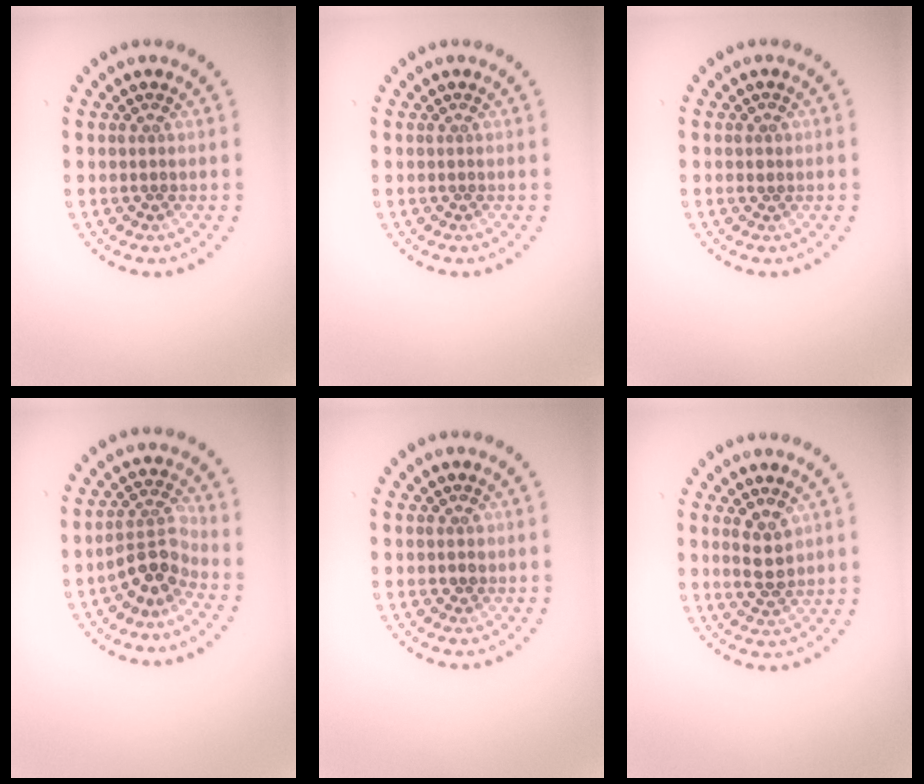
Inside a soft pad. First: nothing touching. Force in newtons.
{"total": 0.0}
{"total": 0.5, "press": 0.3, "slide": 0.4}
{"total": 3.2, "press": 2.7, "slide": 1.7}
{"total": 0.6, "press": 0.5, "slide": 0.2}
{"total": 2.8, "press": 2.7, "slide": 0.7}